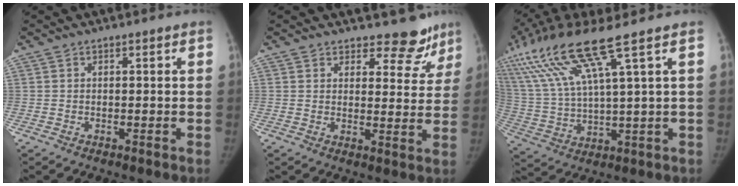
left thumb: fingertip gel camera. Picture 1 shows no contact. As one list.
[{"total": 8.8, "force": [7.5, 4.3, 1.5], "torque": [0.031, -0.052, 0.084]}, {"total": 16.6, "force": [9.2, 1.4, 13.8], "torque": [-0.303, -0.022, 0.182]}]